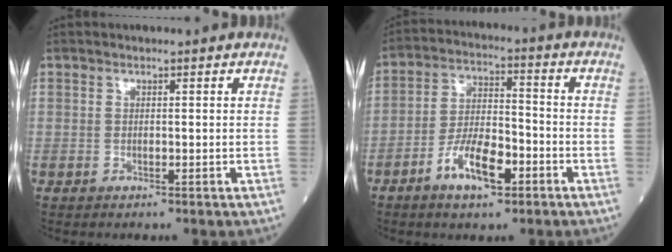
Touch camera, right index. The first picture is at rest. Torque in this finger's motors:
{"motor_torque": [0.19, -0.19, 0.15, 0.07]}